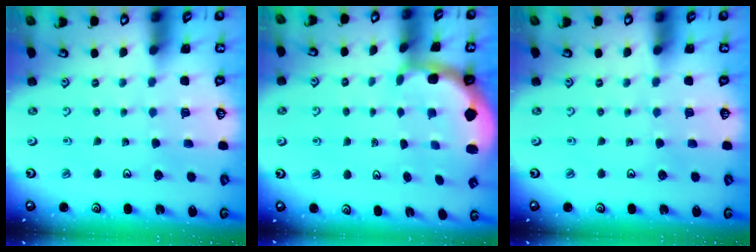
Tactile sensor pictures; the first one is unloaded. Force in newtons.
{"total": 1.6, "press": 1.2, "slide": 1.1}
{"total": 0.0}